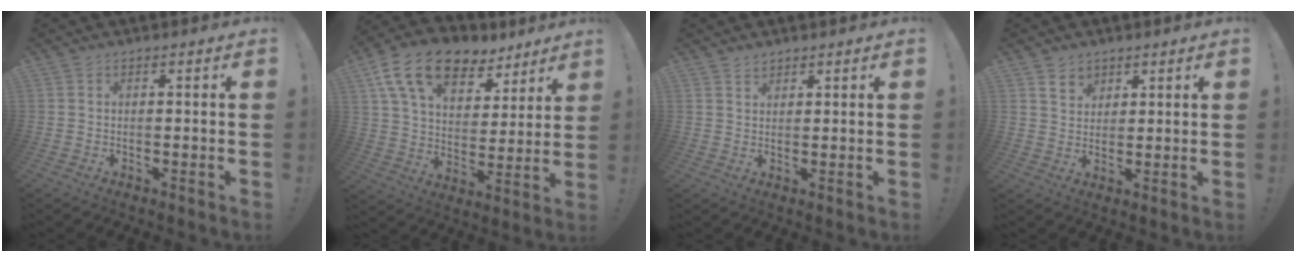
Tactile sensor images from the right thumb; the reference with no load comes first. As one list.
[{"total": 17.8, "force": [10.9, 10.2, 9.8], "torque": [-0.167, -0.057, 0.198]}, {"total": 2.2, "force": [1.9, 1.0, 0.4], "torque": [0.003, -0.014, 0.033]}, {"total": 4.6, "force": [3.4, 3.0, 0.7], "torque": [-0.009, -0.021, 0.062]}]